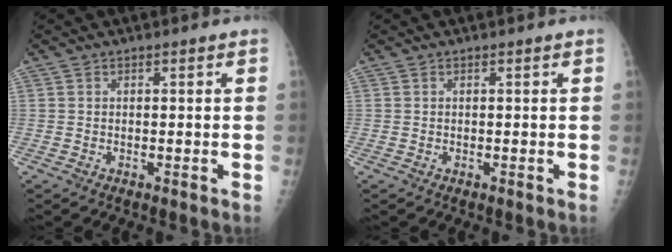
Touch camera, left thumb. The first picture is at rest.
{"total": 0.0}